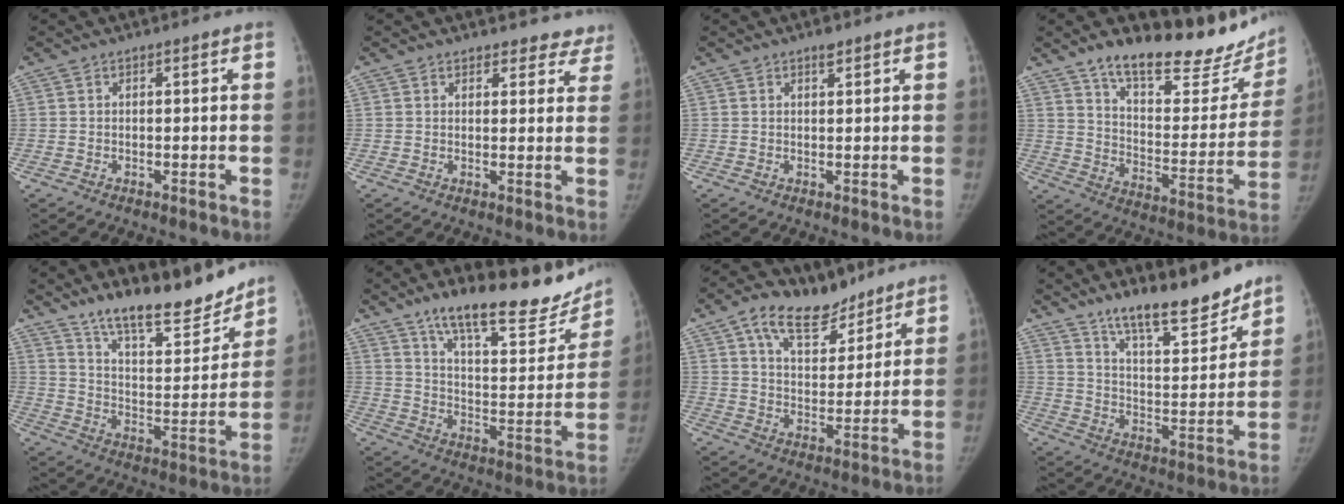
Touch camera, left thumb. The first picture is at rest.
{"total": 7.7, "force": [6.9, 3.4, 0.5], "torque": [0.056, -0.026, 0.058]}
{"total": 1.6, "force": [1.2, 0.6, 0.9], "torque": [-0.008, -0.006, 0.018]}
{"total": 25.6, "force": [20.1, 8.6, 13.3], "torque": [-0.149, -0.113, 0.289]}
{"total": 18.4, "force": [15.1, 4.9, 9.3], "torque": [-0.103, -0.107, 0.247]}
{"total": 24.0, "force": [18.2, 7.4, 13.8], "torque": [-0.159, -0.100, 0.273]}
{"total": 13.6, "force": [9.3, 7.4, 6.6], "torque": [-0.073, -0.043, 0.159]}
{"total": 15.5, "force": [12.5, 3.6, 8.3], "torque": [-0.097, -0.090, 0.210]}